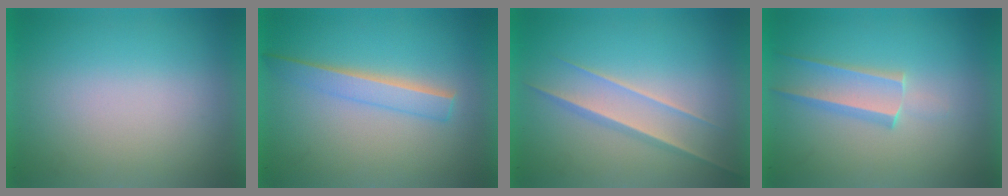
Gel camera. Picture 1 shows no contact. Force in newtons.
{"total": 2.3}
{"total": 1.5}
{"total": 2.0}